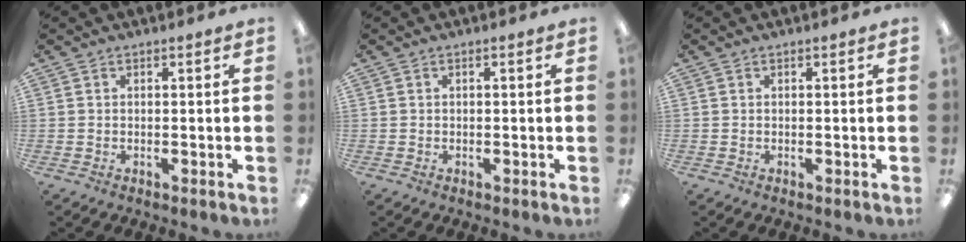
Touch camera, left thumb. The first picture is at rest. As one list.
[{"total": 0.0}, {"total": 0.0}]